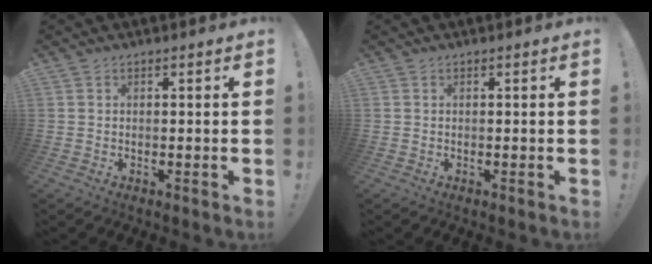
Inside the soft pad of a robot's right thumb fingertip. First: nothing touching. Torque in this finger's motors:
{"motor_torque": [0.00, 0.00, 0.00, 0.02, 0.01]}